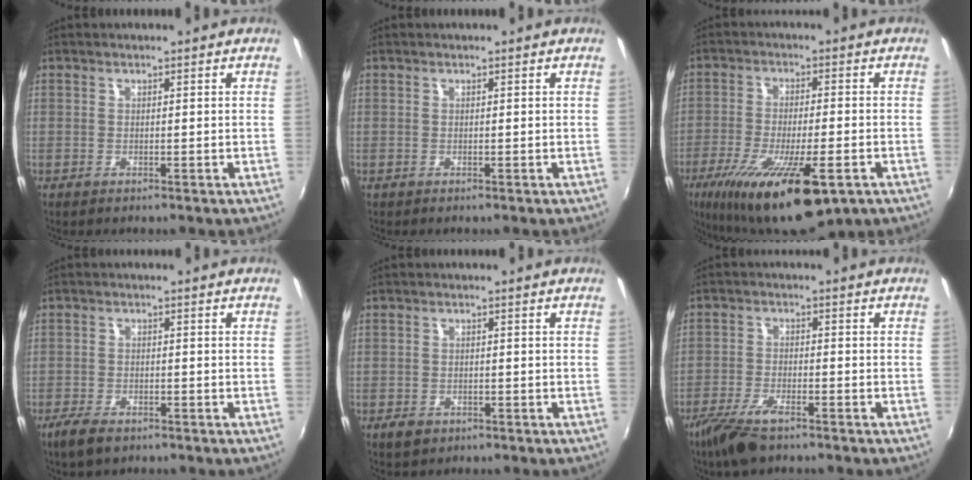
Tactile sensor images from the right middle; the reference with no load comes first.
{"total": 0.0}
{"total": 19.2, "force": [-11.2, 5.5, 14.6], "torque": [-0.278, -0.065, -0.182]}
{"total": 5.1, "force": [-3.6, 2.3, 2.9], "torque": [-0.078, -0.016, -0.065]}
{"total": 2.9, "force": [-1.7, 2.0, 1.3], "torque": [-0.031, -0.004, -0.025]}
{"total": 8.3, "force": [-5.9, 2.7, 5.2], "torque": [-0.130, -0.021, -0.116]}